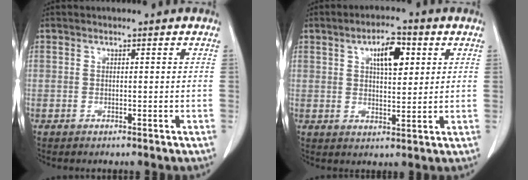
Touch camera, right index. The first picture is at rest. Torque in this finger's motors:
{"motor_torque": [0.43, 0.39, 0.25, 0.07]}